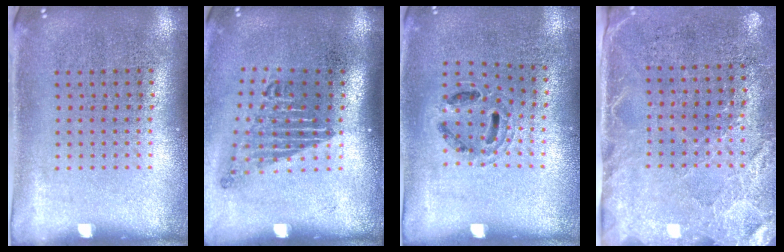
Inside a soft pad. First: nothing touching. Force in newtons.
{"total": 1.7, "press": 1.2, "slide": 1.3}
{"total": 0.9, "press": 0.8, "slide": 0.3}
{"total": 2.7, "press": 2.3, "slide": 1.3}